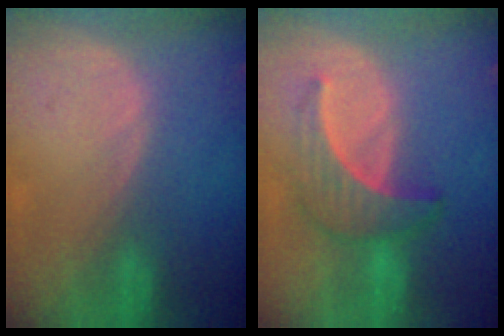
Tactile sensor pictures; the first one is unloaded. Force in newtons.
{"total": 6.6, "press": 6.1, "slide": 2.5}